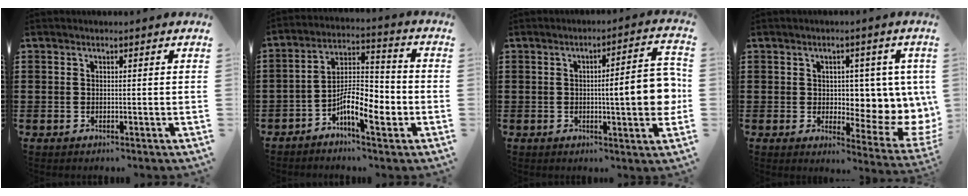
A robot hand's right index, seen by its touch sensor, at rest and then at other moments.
{"total": 9.0, "force": [-4.3, 3.2, 7.2], "torque": [-0.141, 0.006, -0.079]}
{"total": 9.2, "force": [-0.2, 1.4, 9.1], "torque": [-0.132, -0.007, -0.011]}
{"total": 5.0, "force": [1.5, 3.3, 3.5], "torque": [-0.054, -0.021, 0.017]}